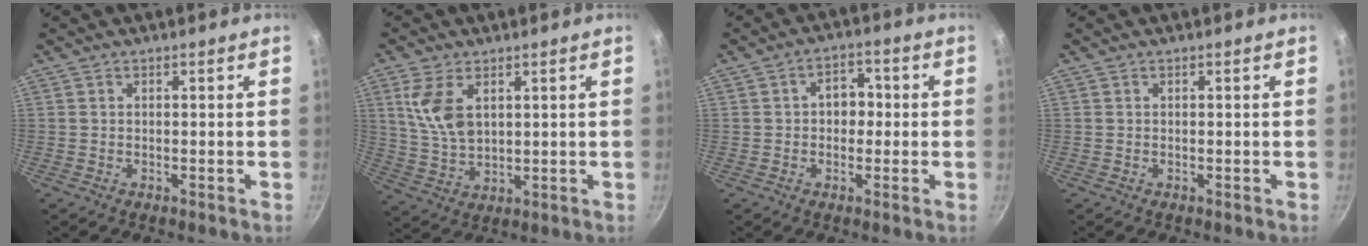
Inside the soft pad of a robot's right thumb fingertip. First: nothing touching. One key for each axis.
{"total": 9.1, "fx": 3.5, "fy": 5.2, "fz": 6.7, "tx": -0.126, "ty": -0.022, "tz": 0.076}
{"total": 5.3, "fx": 0.1, "fy": 3.9, "fz": 3.6, "tx": -0.017, "ty": 0.013, "tz": -0.005}
{"total": 0.0}